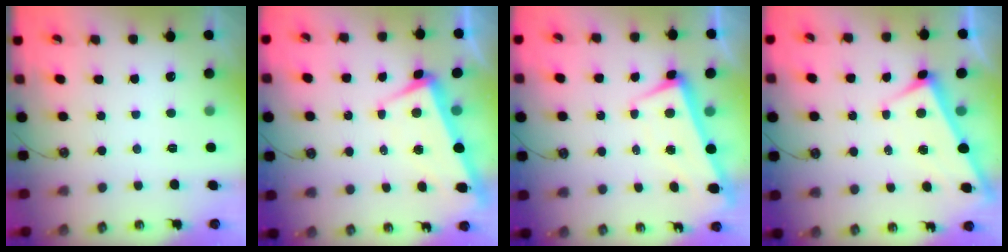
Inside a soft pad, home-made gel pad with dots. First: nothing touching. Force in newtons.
{"total": 2.0, "press": 1.8, "slide": 1.0}
{"total": 2.0, "press": 1.1, "slide": 1.7}
{"total": 3.1, "press": 3.1, "slide": 0.0}